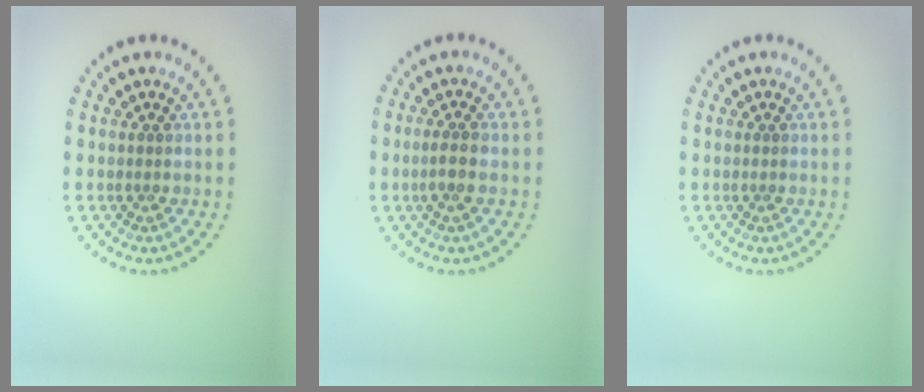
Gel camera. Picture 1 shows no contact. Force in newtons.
{"total": 1.5, "press": 1.4, "slide": 0.7}
{"total": 0.0}